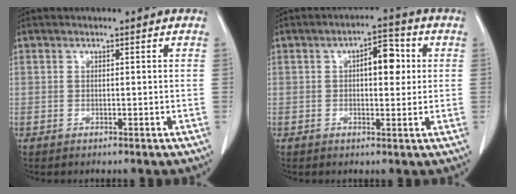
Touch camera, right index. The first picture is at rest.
{"total": 5.6, "force": [1.0, 2.3, 4.9], "torque": [-0.074, 0.018, 0.015]}